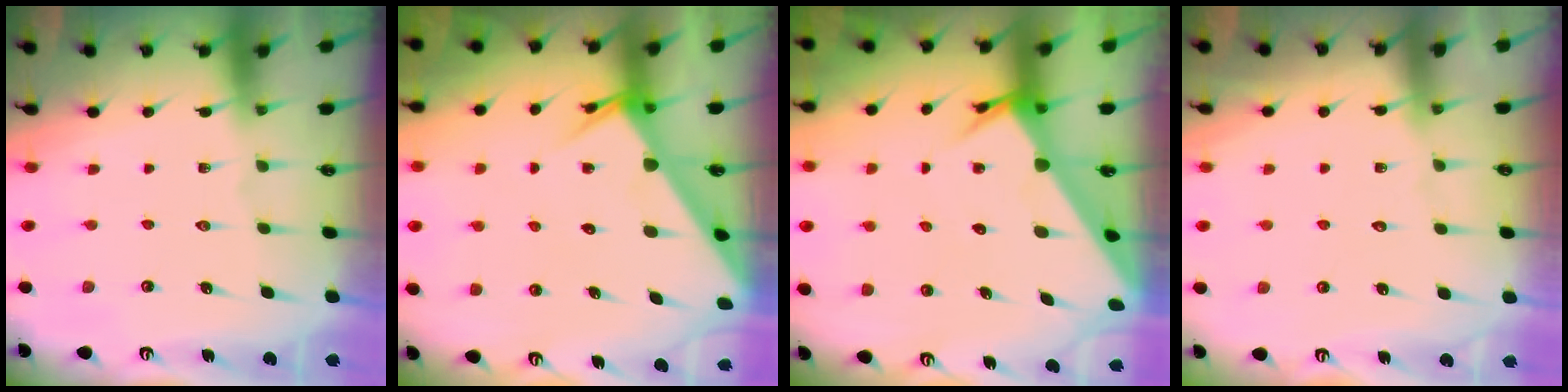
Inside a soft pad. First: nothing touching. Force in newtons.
{"total": 4.1, "press": 4.1, "slide": 0.3}
{"total": 4.4, "press": 4.4, "slide": 0.2}
{"total": 2.9, "press": 2.9, "slide": 0.4}